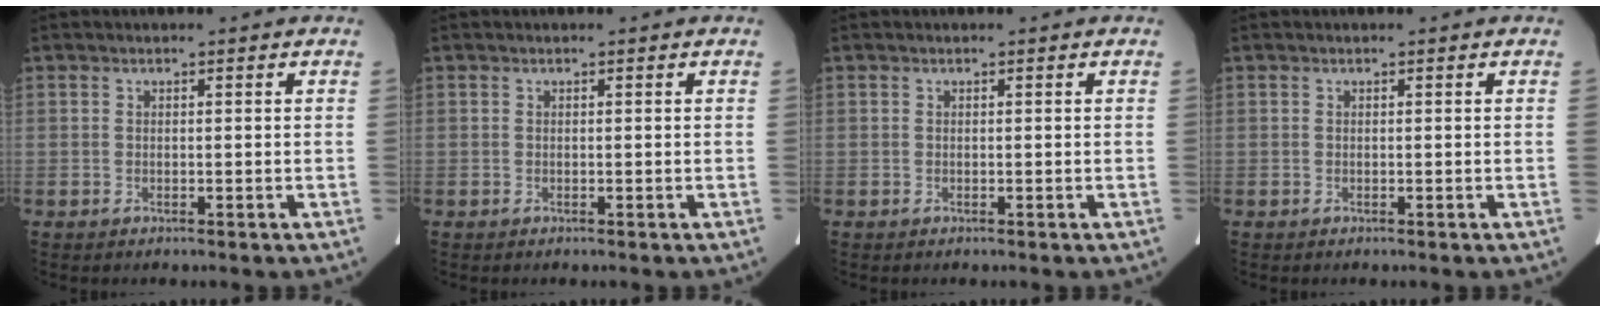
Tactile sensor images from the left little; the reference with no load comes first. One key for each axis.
{"total": 0.0}
{"total": 0.0}
{"total": 0.0}